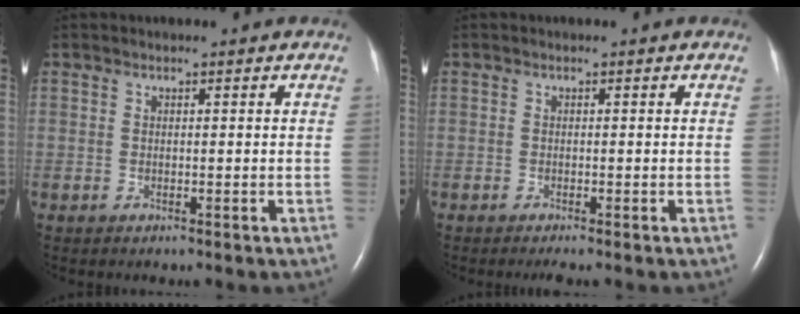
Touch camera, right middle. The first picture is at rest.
{"total": 1.0, "force": [-0.8, -0.2, 0.6], "torque": [-0.011, -0.002, -0.013]}